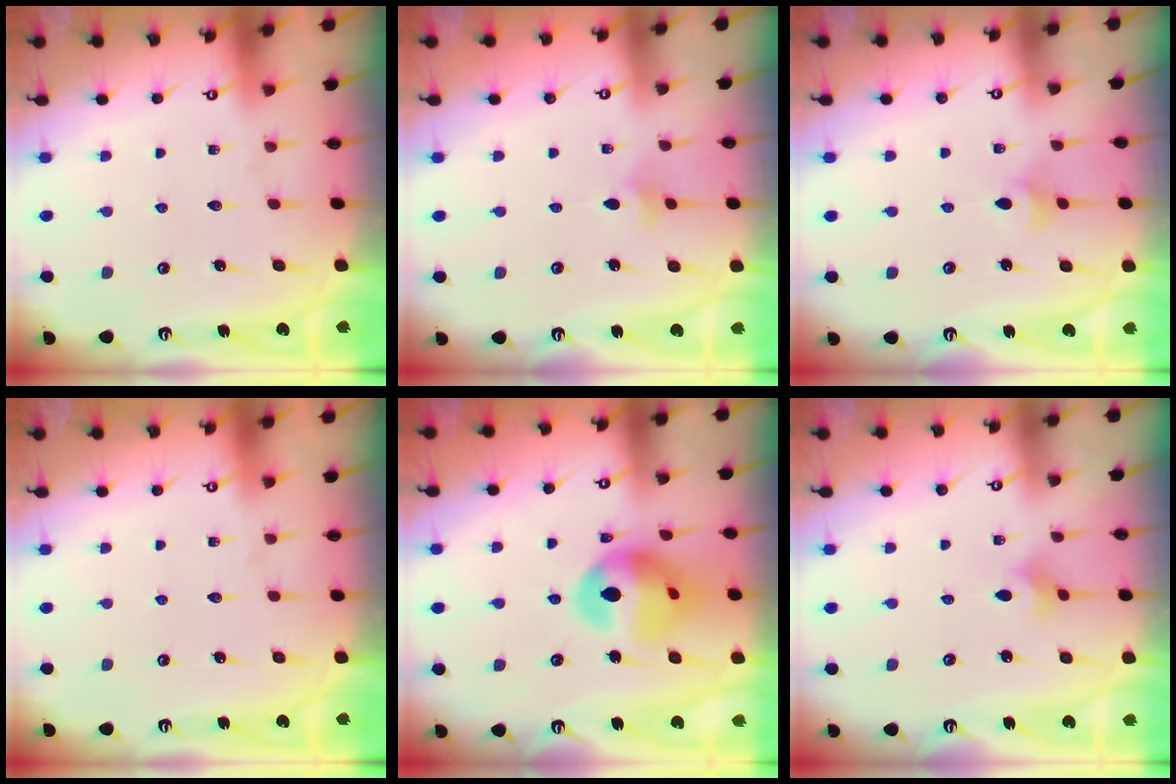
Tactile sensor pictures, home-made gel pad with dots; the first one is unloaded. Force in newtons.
{"total": 3.1, "press": 3.0, "slide": 0.7}
{"total": 3.5, "press": 3.4, "slide": 0.9}
{"total": 0.0}
{"total": 14.9, "press": 14.8, "slide": 1.5}
{"total": 3.0, "press": 2.9, "slide": 0.5}